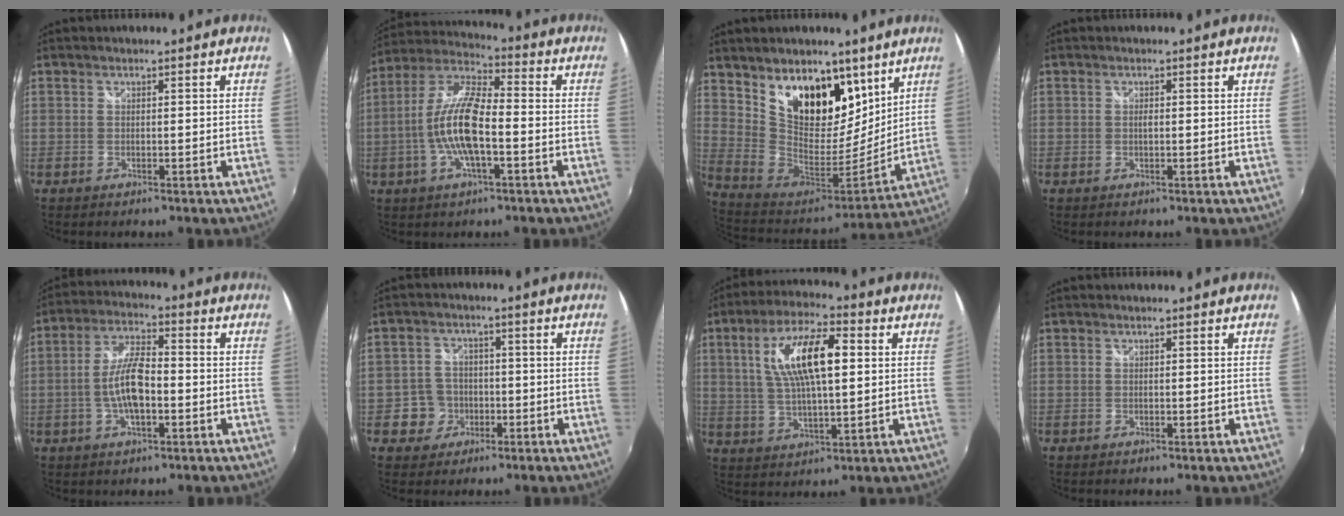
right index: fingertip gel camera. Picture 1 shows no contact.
{"total": 12.9, "force": [-3.0, 3.8, 12.0], "torque": [-0.243, 0.003, -0.060]}
{"total": 20.6, "force": [11.4, 11.8, 12.4], "torque": [-0.230, 0.003, 0.215]}
{"total": 0.6, "force": [0.0, 0.3, 0.6], "torque": [-0.011, 0.000, -0.003]}
{"total": 9.0, "force": [-2.2, 3.1, 8.1], "torque": [-0.163, 0.007, -0.040]}
{"total": 5.4, "force": [-1.9, 5.0, 0.5], "torque": [-0.009, 0.018, -0.028]}
{"total": 13.6, "force": [3.1, 4.5, 12.4], "torque": [-0.230, 0.015, 0.057]}
{"total": 0.0}